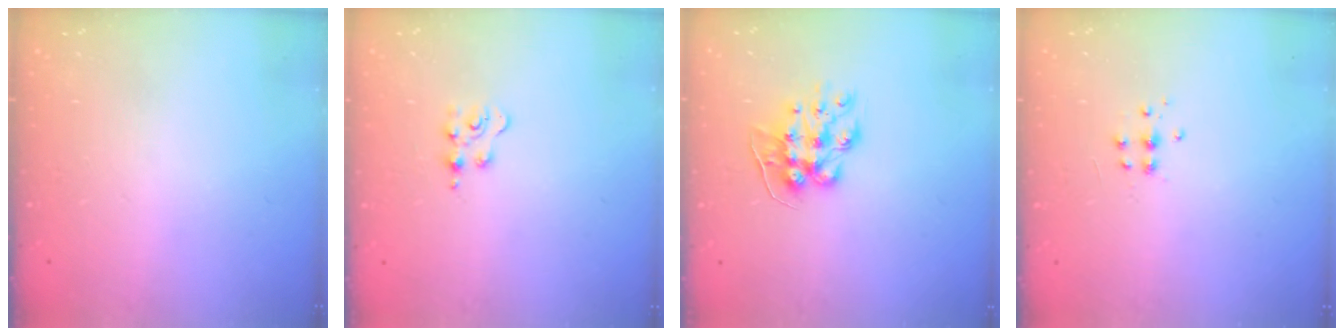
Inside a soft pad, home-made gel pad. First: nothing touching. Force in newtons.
{"total": 2.9, "press": 2.9, "slide": 0.4}
{"total": 10.1, "press": 10.0, "slide": 0.7}
{"total": 4.4, "press": 4.4, "slide": 0.4}